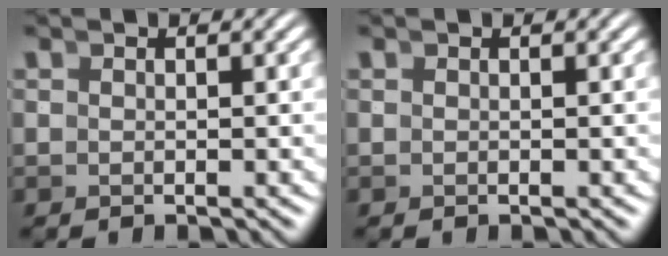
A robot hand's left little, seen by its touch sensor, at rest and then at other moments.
{"total": 0.0}